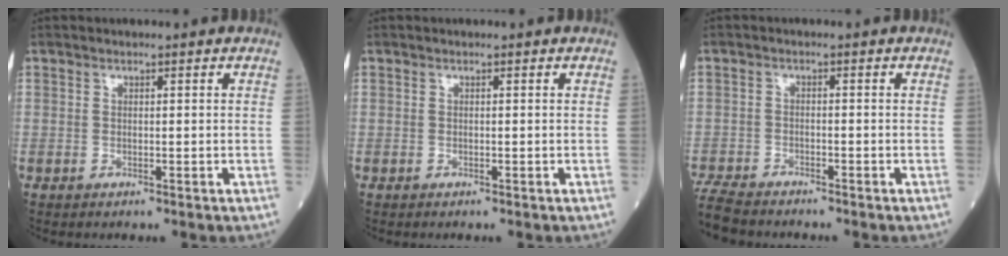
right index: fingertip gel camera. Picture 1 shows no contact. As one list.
[{"total": 0.0}, {"total": 5.3, "force": [-5.1, 1.2, 1.2], "torque": [-0.024, -0.020, -0.098]}]